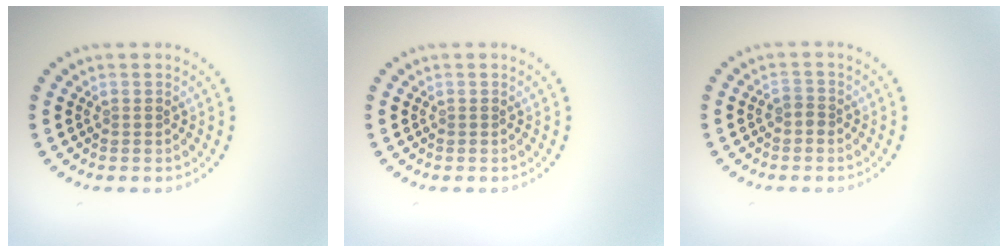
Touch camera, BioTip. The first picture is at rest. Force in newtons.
{"total": 0.0}
{"total": 1.0, "press": 0.9, "slide": 0.5}